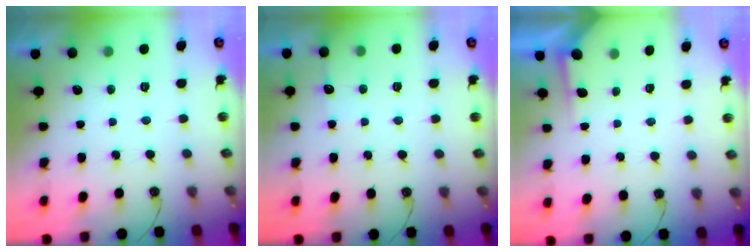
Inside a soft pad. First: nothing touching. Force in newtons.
{"total": 5.0, "press": 4.9, "slide": 0.6}
{"total": 2.3, "press": 2.3, "slide": 0.3}